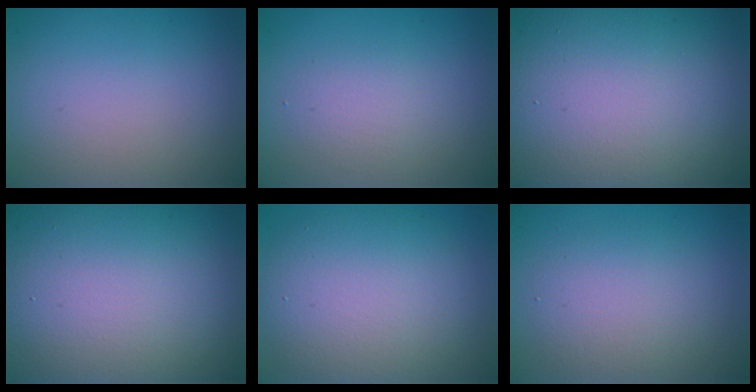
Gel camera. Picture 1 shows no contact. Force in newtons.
{"total": 1.9, "press": 1.9, "slide": 0.2}
{"total": 19.8, "press": 19.7, "slide": 1.2}
{"total": 20.1, "press": 20.1, "slide": 0.9}
{"total": 7.8, "press": 7.7, "slide": 0.9}
{"total": 3.7, "press": 3.7, "slide": 0.3}